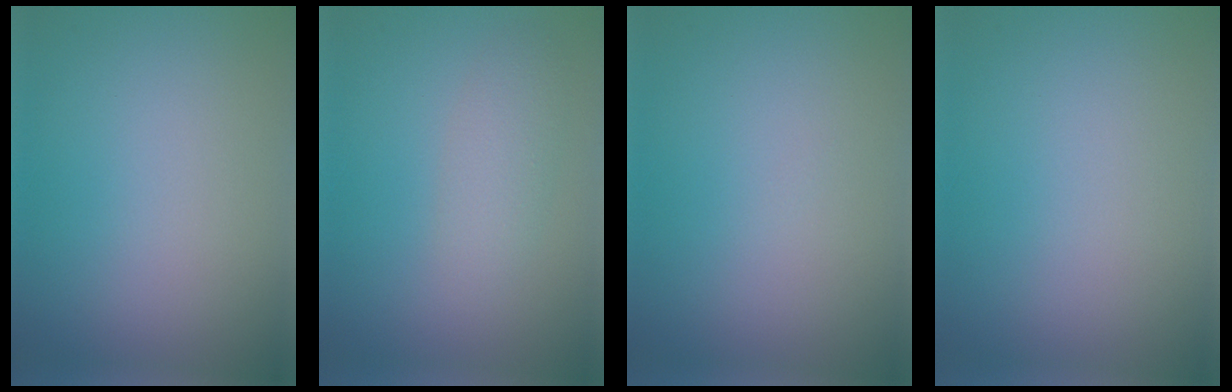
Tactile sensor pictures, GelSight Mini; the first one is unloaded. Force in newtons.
{"total": 2.3, "press": 2.3, "slide": 0.1}
{"total": 0.0}
{"total": 0.0}